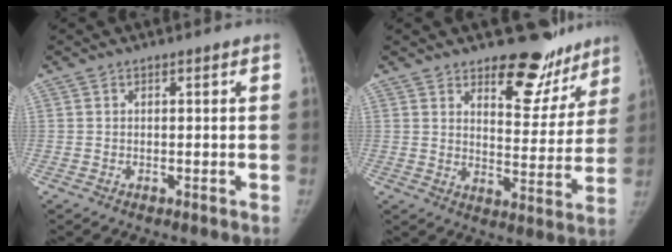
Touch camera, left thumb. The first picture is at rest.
{"total": 13.4, "force": [10.4, 6.3, 5.5], "torque": [-0.013, -0.081, 0.139]}